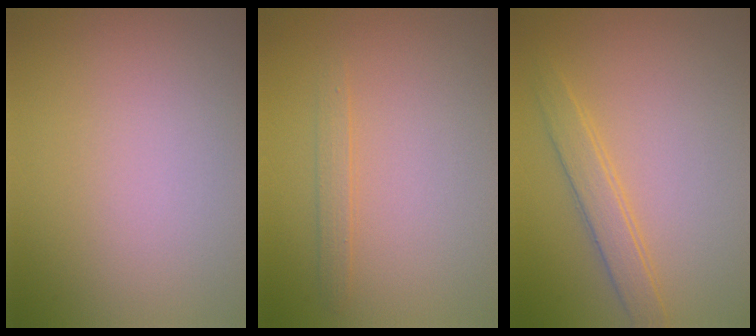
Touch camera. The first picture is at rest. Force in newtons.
{"total": 1.1, "press": 1.1, "slide": 0.1}
{"total": 2.3, "press": 2.3, "slide": 0.1}